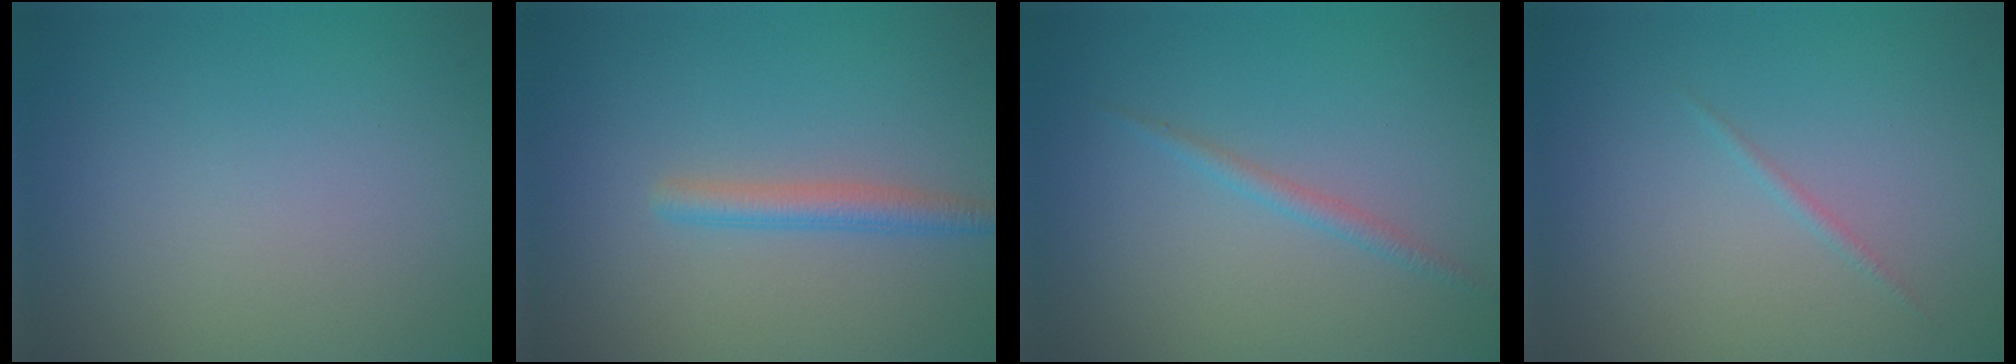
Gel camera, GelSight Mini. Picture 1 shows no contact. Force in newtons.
{"total": 2.3, "press": 2.3, "slide": 0.1}
{"total": 1.2, "press": 1.2, "slide": 0.1}
{"total": 0.6, "press": 0.6, "slide": 0.0}